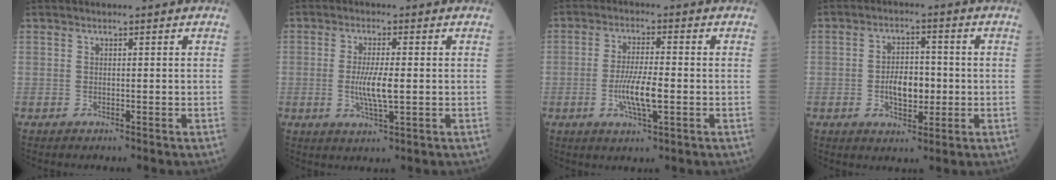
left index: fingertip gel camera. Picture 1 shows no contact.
{"total": 5.1, "force": [-0.8, 0.7, 5.0], "torque": [-0.105, -0.014, -0.014]}
{"total": 6.4, "force": [-1.9, 1.0, 6.0], "torque": [-0.124, -0.013, -0.035]}
{"total": 6.0, "force": [-1.3, 3.2, 4.9], "torque": [-0.091, 0.002, -0.020]}